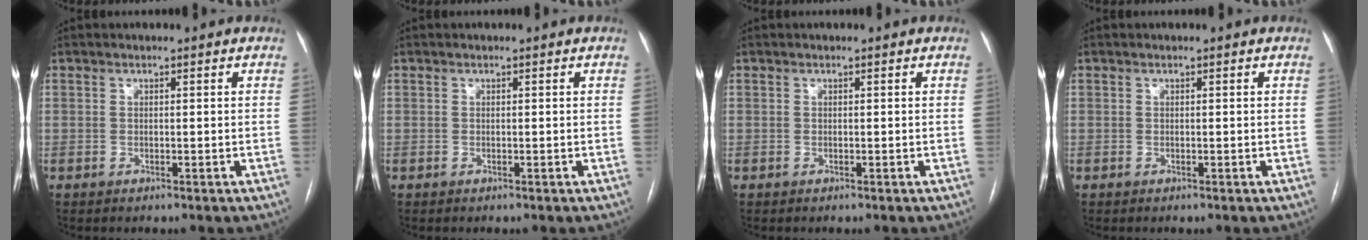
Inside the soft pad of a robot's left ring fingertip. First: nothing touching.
{"total": 0.0}
{"total": 0.0}
{"total": 0.0}